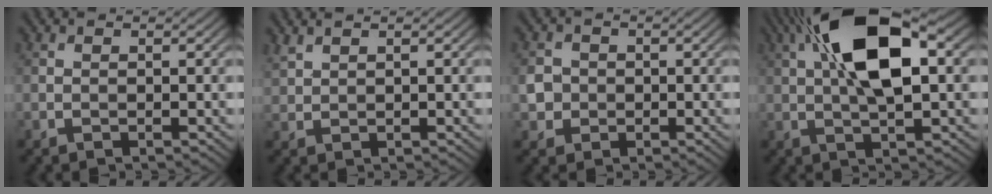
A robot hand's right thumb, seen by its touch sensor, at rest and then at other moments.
{"total": 1.6, "force": [1.5, 0.4, 0.6], "torque": [-0.019, 0.005, 0.039]}
{"total": 3.1, "force": [-0.4, 2.9, 1.0], "torque": [-0.025, -0.005, -0.011]}
{"total": 14.4, "force": [4.2, 5.6, 12.5], "torque": [-0.226, 0.023, 0.061]}